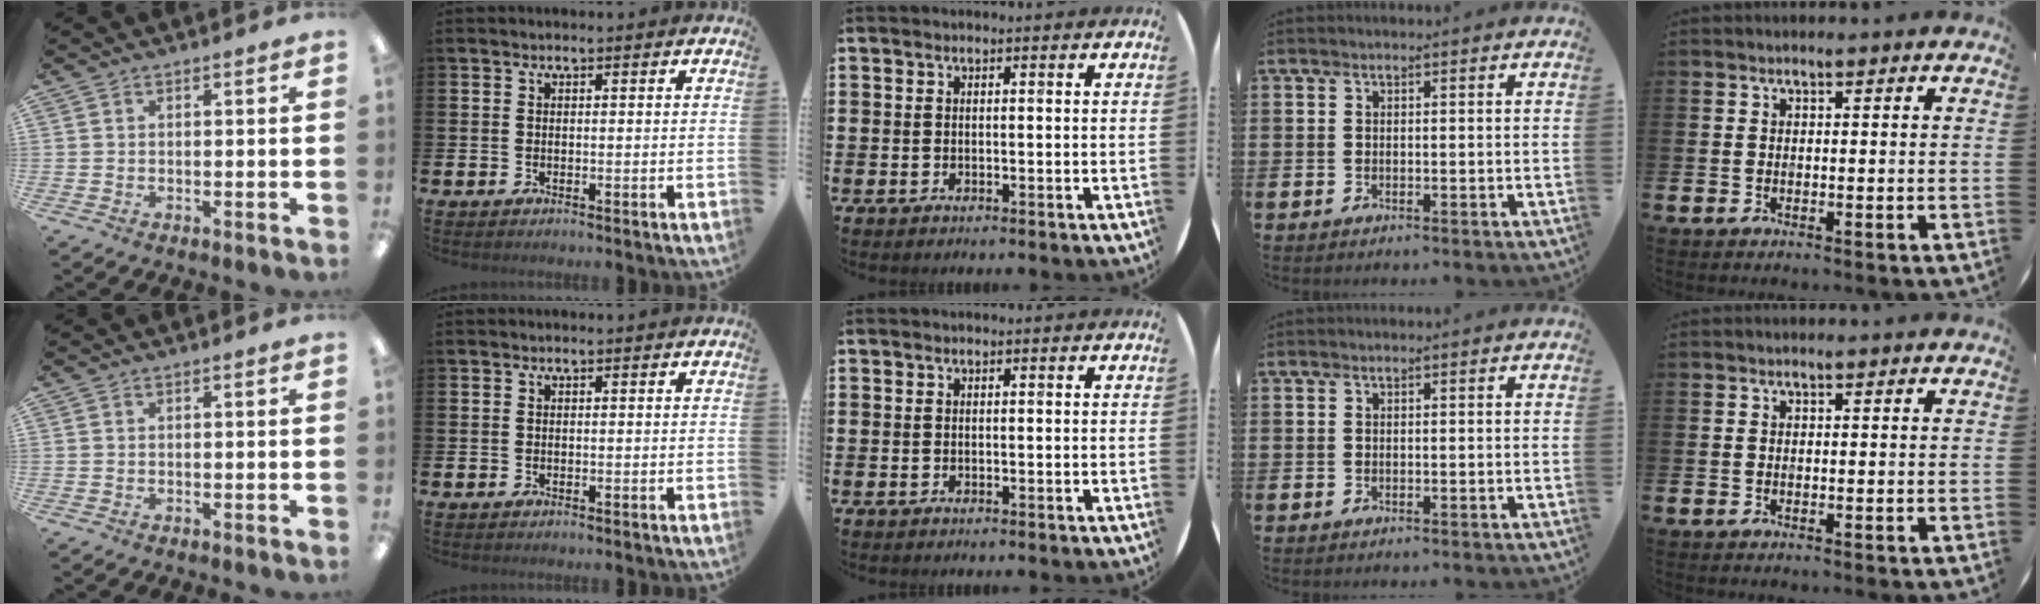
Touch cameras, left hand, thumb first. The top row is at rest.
{}